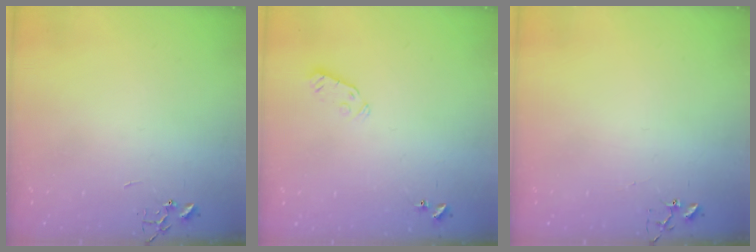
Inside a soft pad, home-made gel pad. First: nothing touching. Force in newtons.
{"total": 3.8, "press": 3.7, "slide": 0.8}
{"total": 3.9, "press": 3.8, "slide": 0.2}